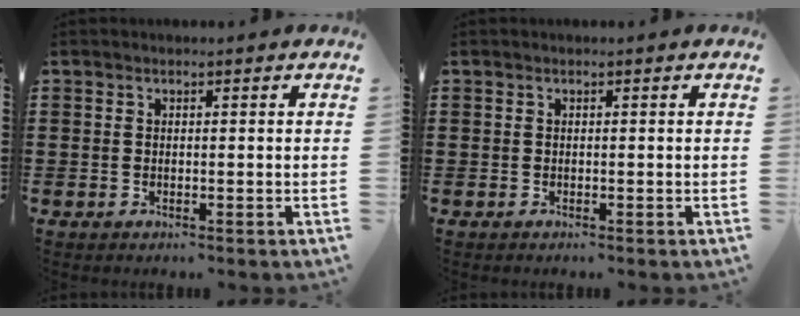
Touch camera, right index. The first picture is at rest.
{"total": 0.0}